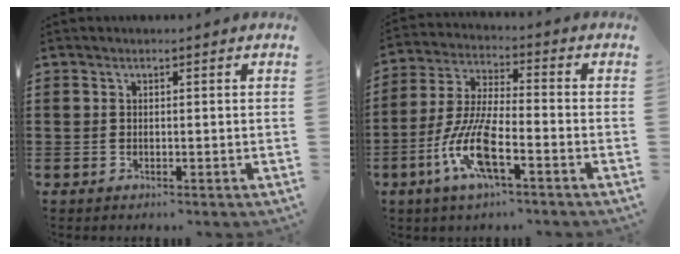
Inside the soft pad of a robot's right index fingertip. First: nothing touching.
{"total": 10.8, "force": [-5.2, 2.0, 9.2], "torque": [-0.219, -0.015, -0.107]}